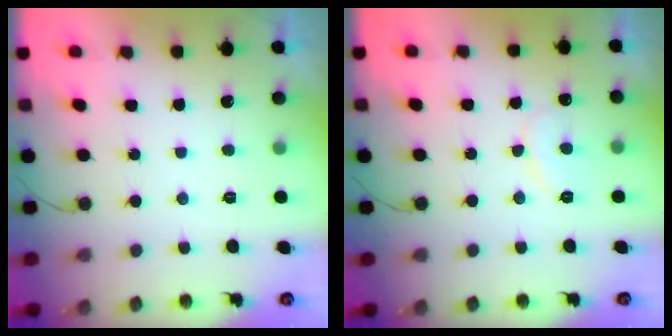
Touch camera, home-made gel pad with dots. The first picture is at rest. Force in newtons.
{"total": 8.5, "press": 8.4, "slide": 0.6}